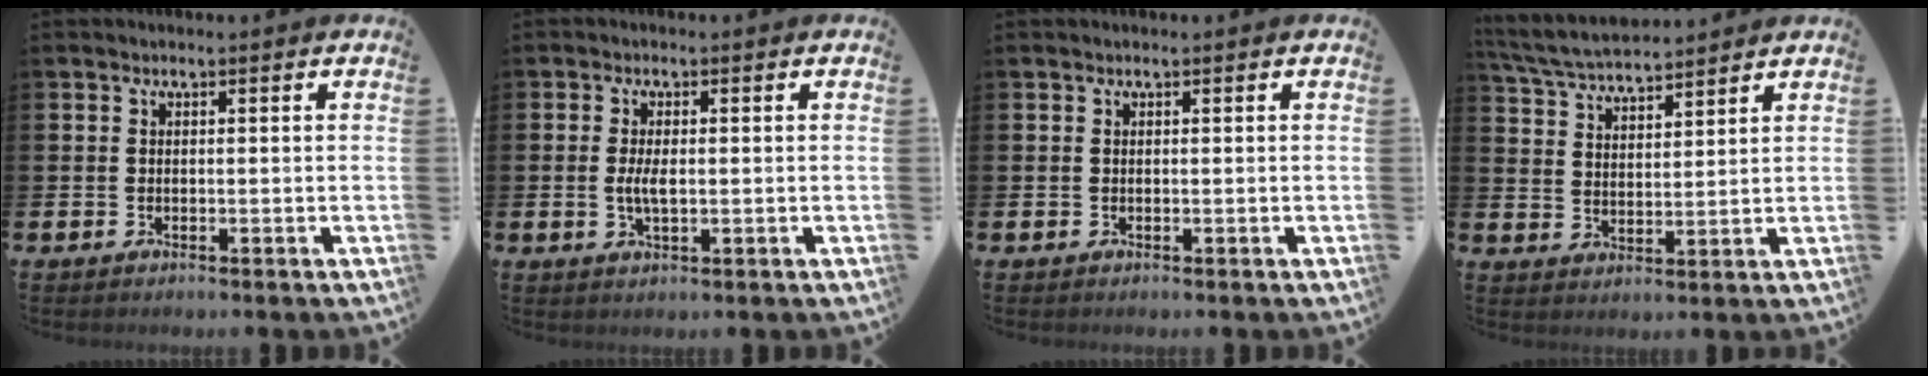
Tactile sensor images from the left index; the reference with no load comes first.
{"total": 2.7, "force": [0.0, 1.1, 2.5], "torque": [-0.042, -0.001, -0.003]}
{"total": 0.0}
{"total": 5.6, "force": [5.5, 0.7, 0.9], "torque": [-0.040, -0.029, 0.098]}